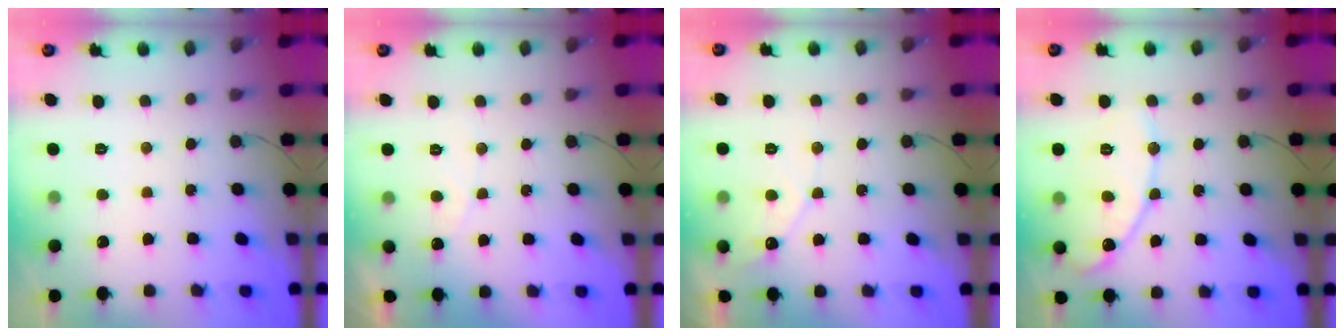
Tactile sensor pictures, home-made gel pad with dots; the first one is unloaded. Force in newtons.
{"total": 3.9, "press": 3.9, "slide": 0.3}
{"total": 5.5, "press": 5.5, "slide": 0.3}
{"total": 12.2, "press": 12.1, "slide": 1.0}